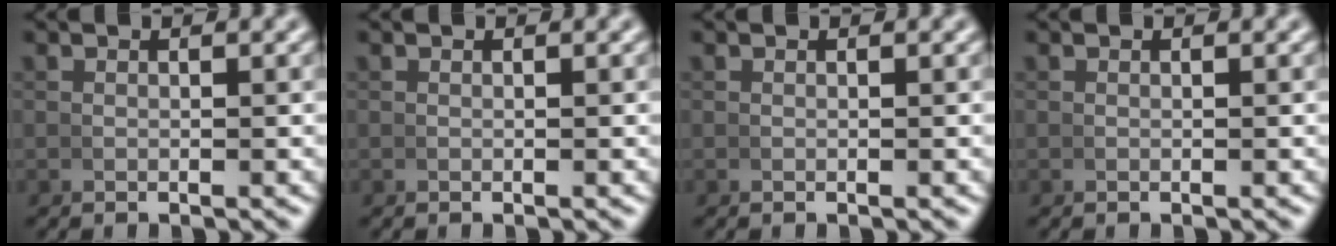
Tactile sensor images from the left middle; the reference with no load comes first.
{"total": 0.0}
{"total": 0.0}
{"total": 0.0}